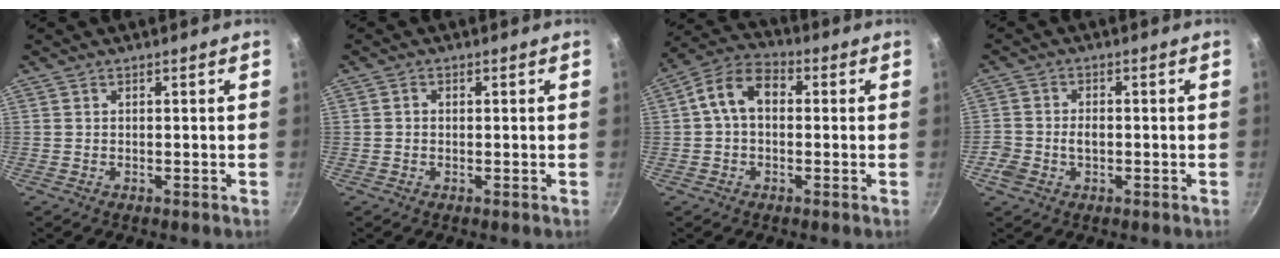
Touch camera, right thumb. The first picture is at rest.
{"total": 0.9, "force": [-0.1, 0.7, 0.5], "torque": [-0.009, 0.004, -0.002]}
{"total": 9.0, "force": [0.9, 6.2, 6.4], "torque": [-0.100, 0.028, -0.003]}
{"total": 4.3, "force": [-1.2, 3.1, 2.7], "torque": [-0.047, 0.018, -0.024]}